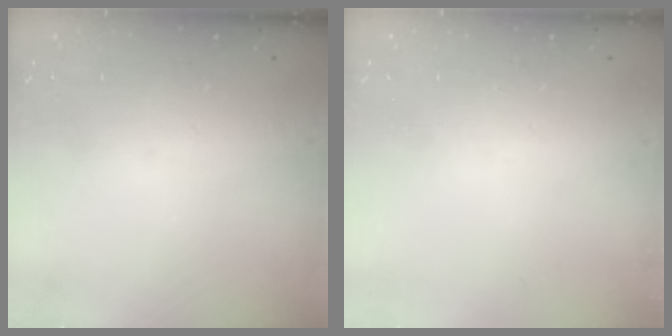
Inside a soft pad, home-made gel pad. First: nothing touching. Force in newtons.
{"total": 0.0}